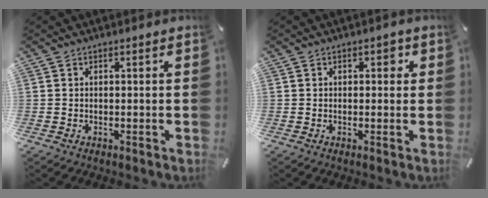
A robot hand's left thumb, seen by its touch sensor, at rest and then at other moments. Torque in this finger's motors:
{"motor_torque": [0.25, 0.25, 0.12, -0.22, 0.00]}